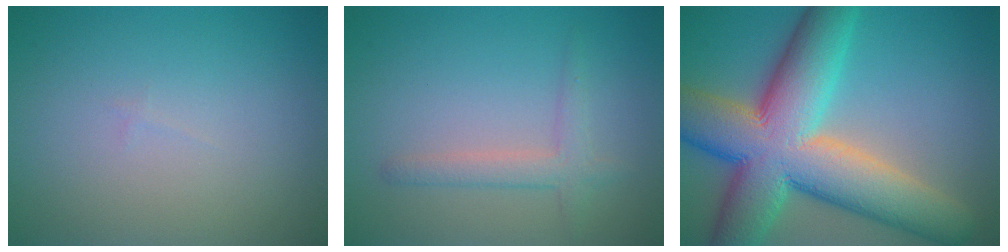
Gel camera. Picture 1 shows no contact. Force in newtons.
{"total": 2.1, "press": 2.1, "slide": 0.1}
{"total": 14.2, "press": 14.1, "slide": 0.8}